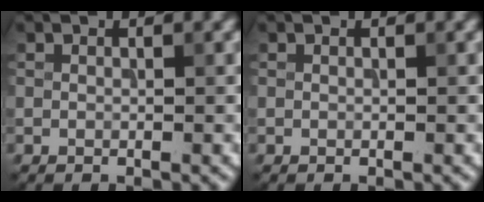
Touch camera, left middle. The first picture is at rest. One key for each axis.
{"total": 0.0}